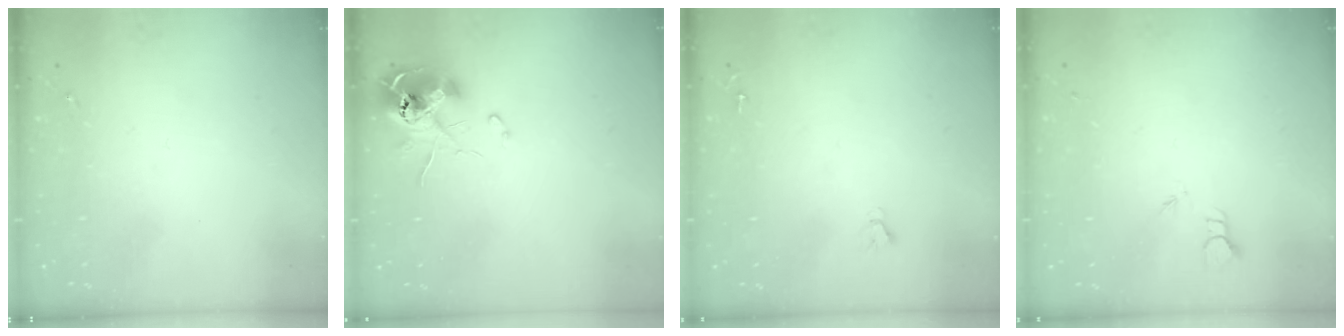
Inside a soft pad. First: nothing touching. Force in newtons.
{"total": 11.3, "press": 11.3, "slide": 0.6}
{"total": 1.8, "press": 1.8, "slide": 0.1}
{"total": 2.0, "press": 2.0, "slide": 0.1}